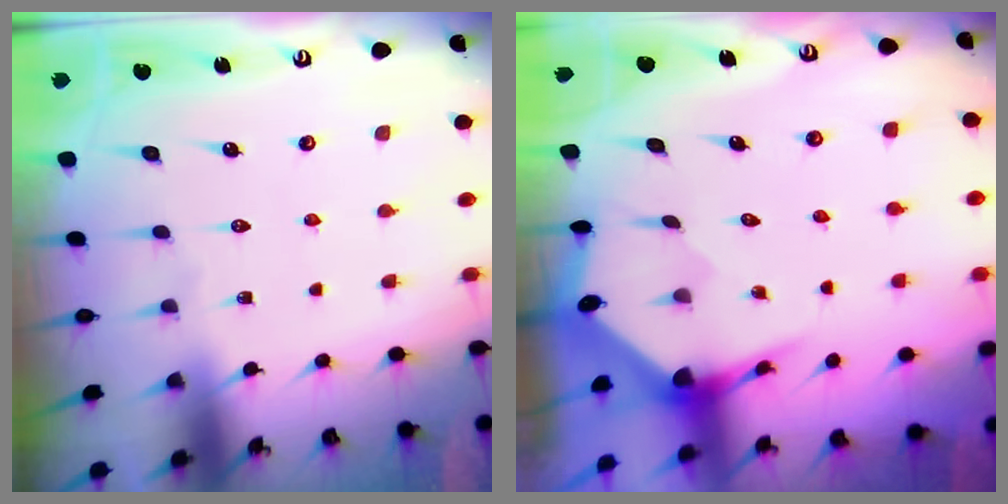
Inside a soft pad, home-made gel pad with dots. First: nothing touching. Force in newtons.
{"total": 3.7, "press": 3.6, "slide": 0.5}